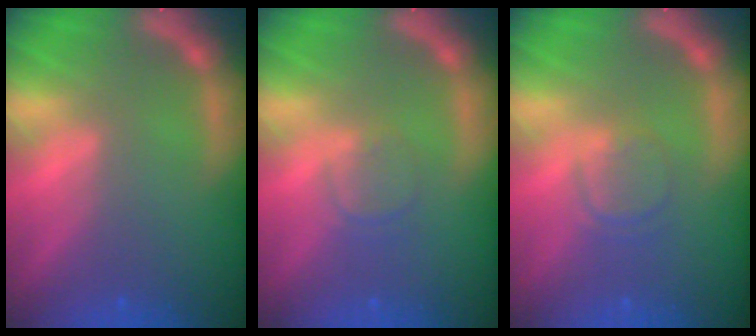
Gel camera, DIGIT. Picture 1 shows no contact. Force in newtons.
{"total": 1.9}
{"total": 2.4}